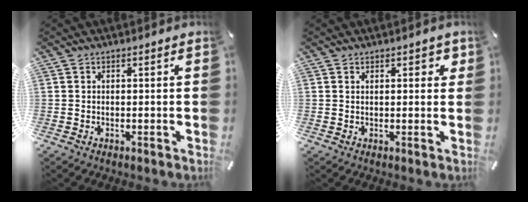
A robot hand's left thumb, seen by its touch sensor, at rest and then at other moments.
{"total": 2.1, "force": [1.1, 0.9, 1.5], "torque": [-0.016, -0.003, 0.015]}